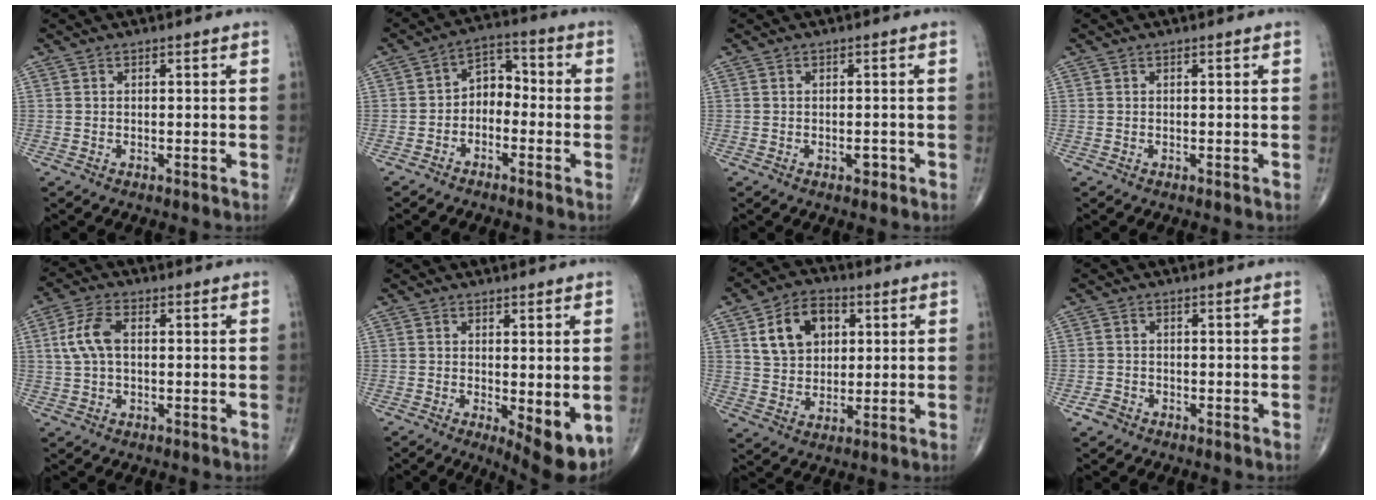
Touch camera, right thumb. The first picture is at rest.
{"total": 5.8, "force": [-2.0, 4.2, 3.5], "torque": [-0.032, 0.037, -0.052]}
{"total": 1.5, "force": [-0.6, 0.8, 1.0], "torque": [-0.011, 0.001, -0.009]}
{"total": 0.0}
{"total": 6.7, "force": [0.9, 3.7, 5.5], "torque": [-0.123, 0.016, 0.015]}
{"total": 7.7, "force": [-1.4, 2.6, 7.1], "torque": [-0.095, -0.022, -0.014]}
{"total": 11.1, "force": [3.8, 8.0, 6.7], "torque": [-0.084, -0.003, 0.067]}
{"total": 2.1, "force": [-1.3, 1.5, 0.6], "torque": [-0.012, 0.008, -0.025]}